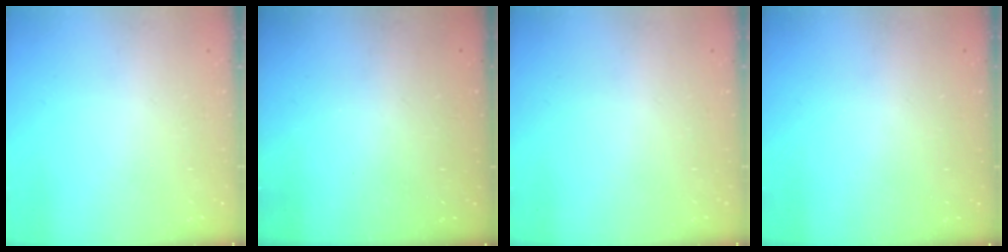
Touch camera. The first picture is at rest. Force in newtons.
{"total": 3.2, "press": 3.2, "slide": 0.1}
{"total": 0.0}
{"total": 2.9, "press": 2.8, "slide": 0.9}